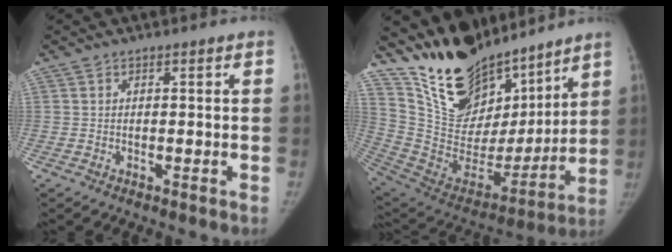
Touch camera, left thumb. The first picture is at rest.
{"total": 23.5, "force": [19.2, 10.0, 9.2], "torque": [-0.116, -0.103, 0.340]}